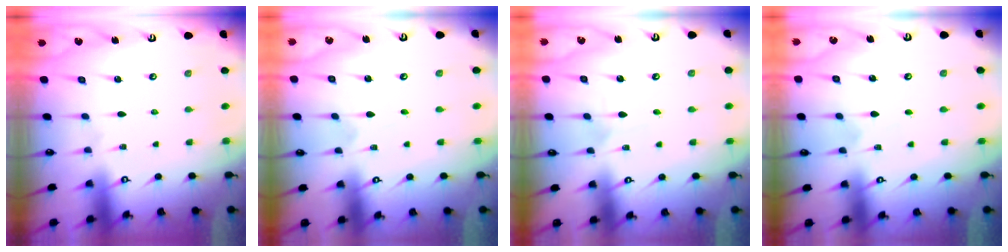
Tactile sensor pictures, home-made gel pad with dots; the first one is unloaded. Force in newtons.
{"total": 1.0, "press": 1.0, "slide": 0.0}
{"total": 2.9, "press": 2.9, "slide": 0.4}
{"total": 2.9, "press": 2.9, "slide": 0.2}